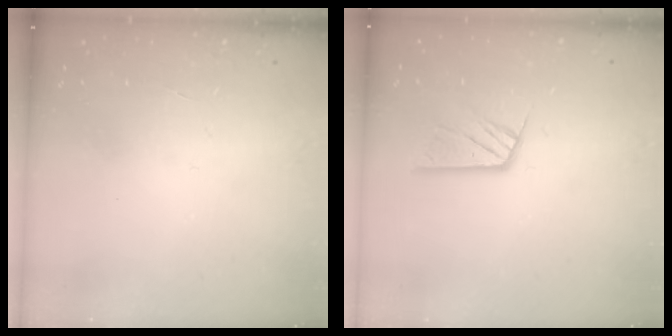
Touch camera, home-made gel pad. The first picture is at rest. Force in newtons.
{"total": 9.0, "press": 9.0, "slide": 0.9}